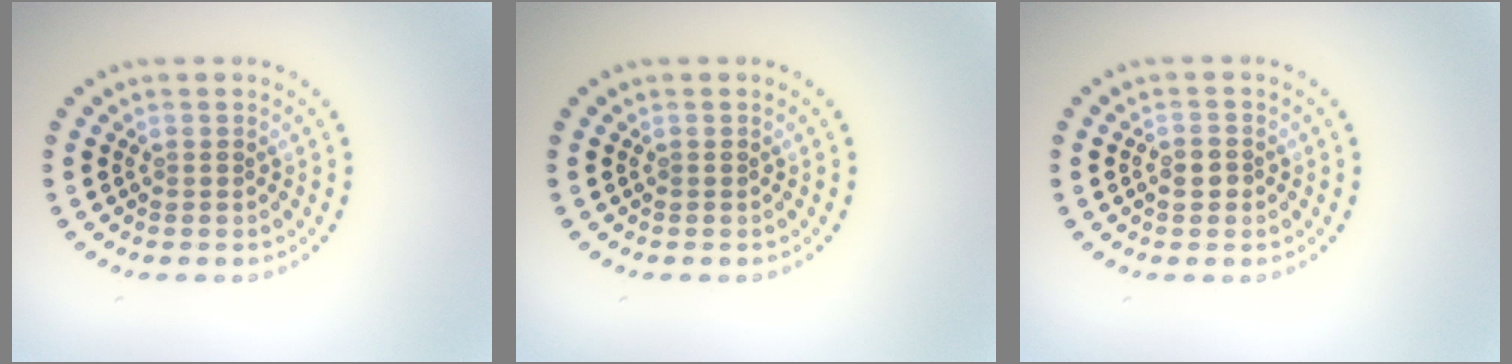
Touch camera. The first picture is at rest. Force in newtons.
{"total": 0.0}
{"total": 1.0, "press": 1.0, "slide": 0.2}